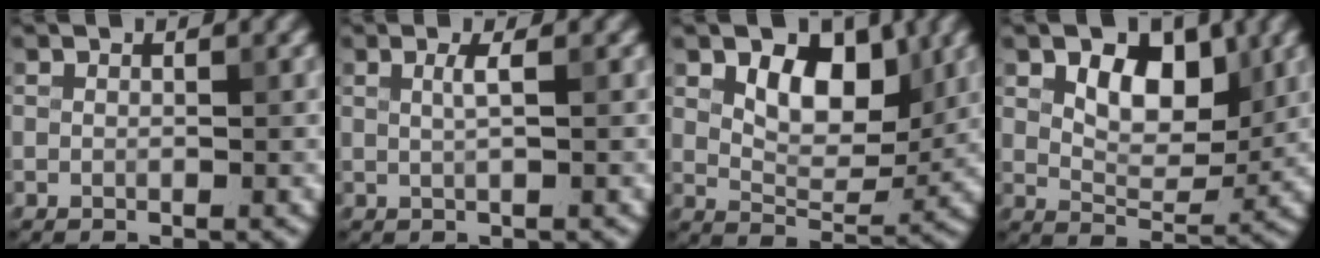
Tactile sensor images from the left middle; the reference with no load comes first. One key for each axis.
{"total": 1.5, "fx": 0.4, "fy": 0.4, "fz": 1.4, "tx": -0.025, "ty": 0.002, "tz": 0.003}
{"total": 5.9, "fx": 2.3, "fy": 3.5, "fz": 4.2, "tx": -0.067, "ty": -0.007, "tz": 0.034}
{"total": 5.5, "fx": 2.1, "fy": 3.3, "fz": 3.9, "tx": -0.063, "ty": -0.006, "tz": 0.030}